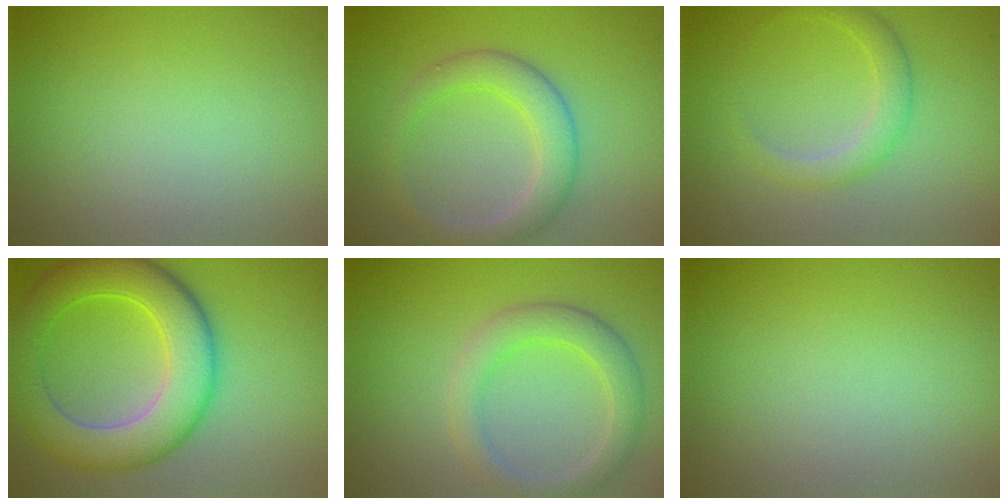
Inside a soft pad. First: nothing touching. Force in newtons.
{"total": 3.8, "press": 3.8, "slide": 0.2}
{"total": 2.4, "press": 2.4, "slide": 0.1}
{"total": 8.7, "press": 8.7, "slide": 0.2}
{"total": 3.4, "press": 3.4, "slide": 0.4}
{"total": 0.0}